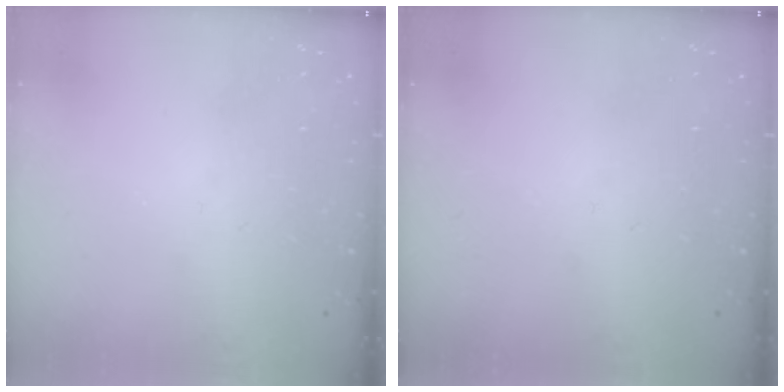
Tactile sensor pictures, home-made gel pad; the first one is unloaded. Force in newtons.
{"total": 0.0}